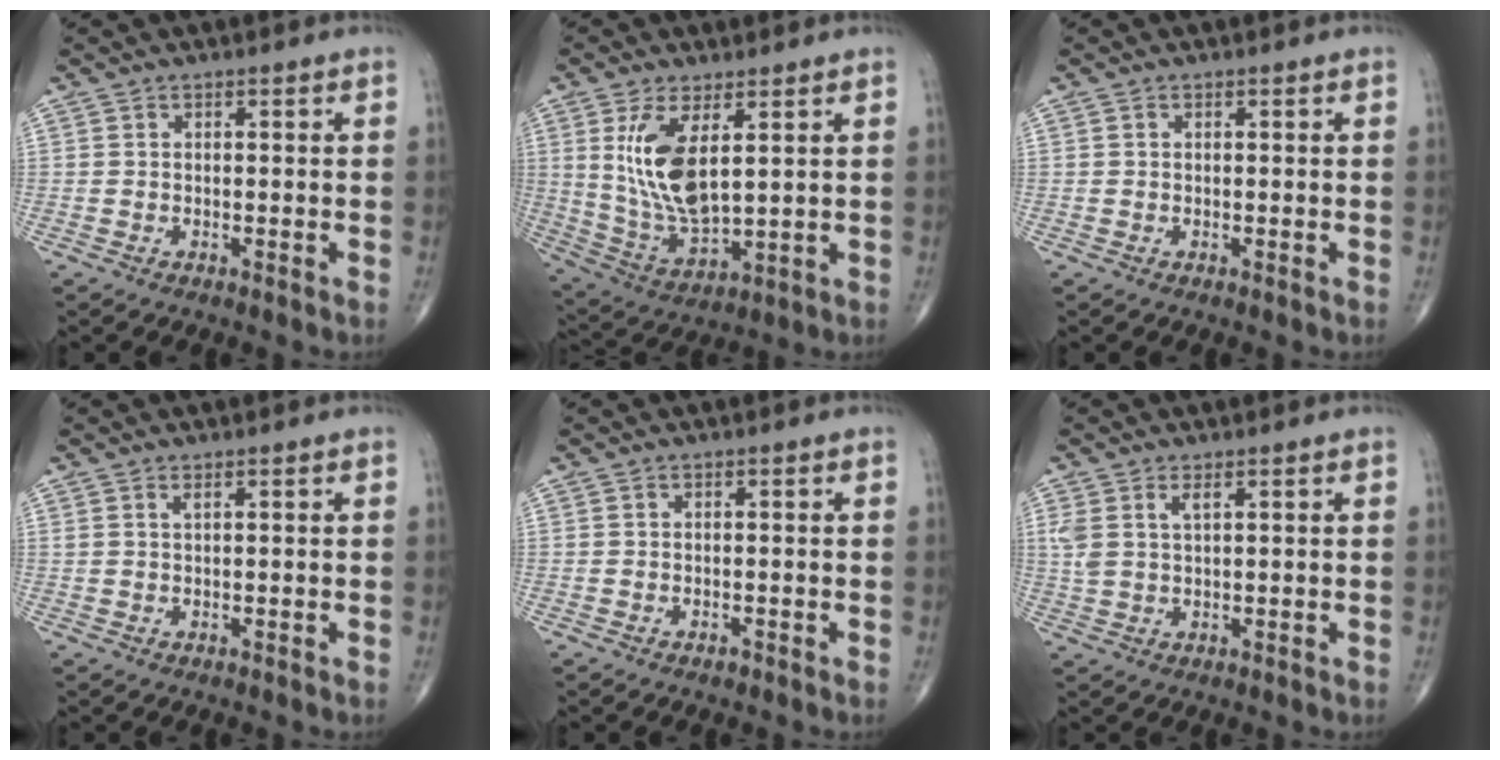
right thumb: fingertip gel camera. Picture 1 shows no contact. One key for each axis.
{"total": 12.8, "fx": 3.6, "fy": 5.5, "fz": 10.9, "tx": -0.213, "ty": -0.026, "tz": 0.088}
{"total": 0.0}
{"total": 0.7, "fx": 0.5, "fy": 0.1, "fz": 0.6, "tx": -0.013, "ty": 0.001, "tz": 0.009}
{"total": 0.7, "fx": -0.4, "fy": 0.4, "fz": 0.3, "tx": -0.003, "ty": 0.000, "tz": -0.008}
{"total": 4.0, "fx": 1.7, "fy": 1.8, "fz": 3.2, "tx": -0.076, "ty": 0.004, "tz": 0.041}